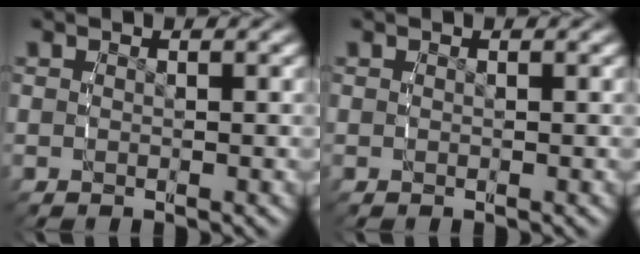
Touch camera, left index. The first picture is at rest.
{"total": 0.0}